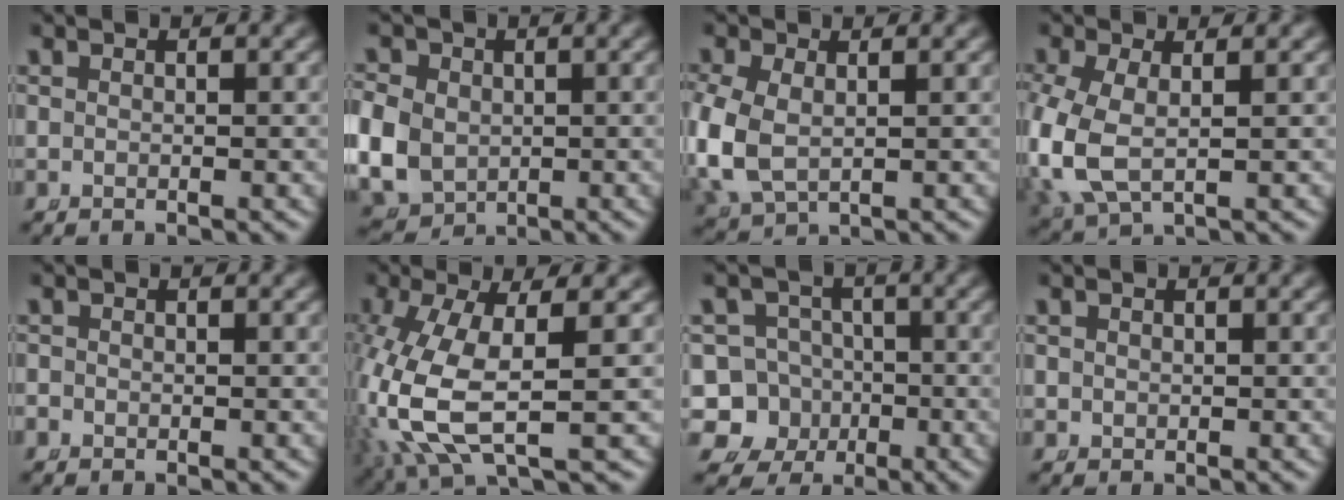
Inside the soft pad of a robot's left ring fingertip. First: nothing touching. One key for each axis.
{"total": 7.7, "fx": -1.3, "fy": 6.8, "fz": 3.4, "tx": -0.099, "ty": -0.042, "tz": -0.005}
{"total": 5.0, "fx": -0.3, "fy": 3.9, "fz": 3.1, "tx": -0.109, "ty": -0.027, "tz": 0.016}
{"total": 6.4, "fx": -0.7, "fy": 4.6, "fz": 4.4, "tx": -0.145, "ty": -0.033, "tz": 0.009}
{"total": 1.0, "fx": -0.5, "fy": 0.9, "fz": 0.1, "tx": -0.009, "ty": -0.007, "tz": -0.009}
{"total": 8.1, "fx": -0.5, "fy": 4.4, "fz": 6.7, "tx": -0.184, "ty": -0.036, "tz": 0.013}
{"total": 15.2, "fx": -4.1, "fy": 14.2, "fz": 3.5, "tx": -0.106, "ty": -0.081, "tz": -0.068}
{"total": 1.0, "fx": 0.1, "fy": 0.9, "fz": 0.2, "tx": -0.011, "ty": -0.010, "tz": 0.007}